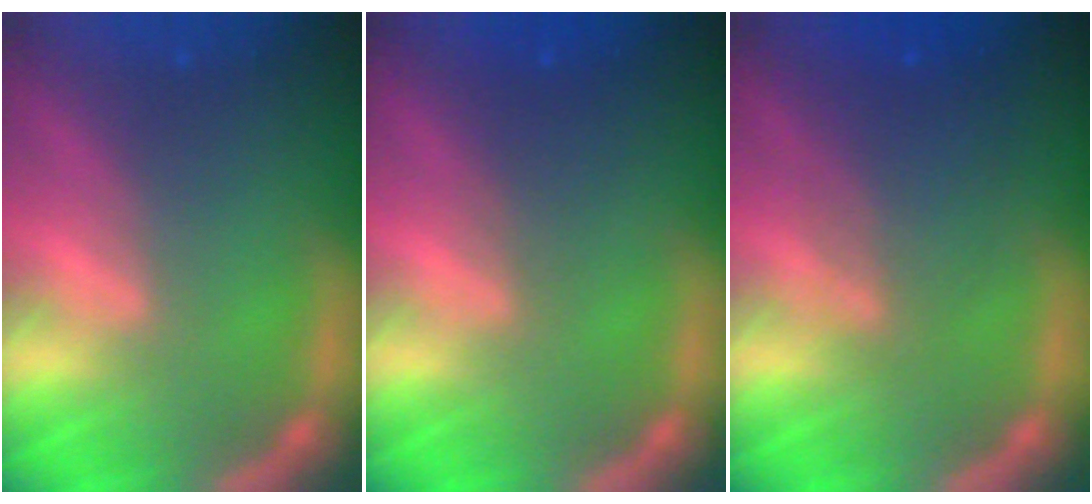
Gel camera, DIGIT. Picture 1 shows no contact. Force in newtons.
{"total": 2.0}
{"total": 4.6}